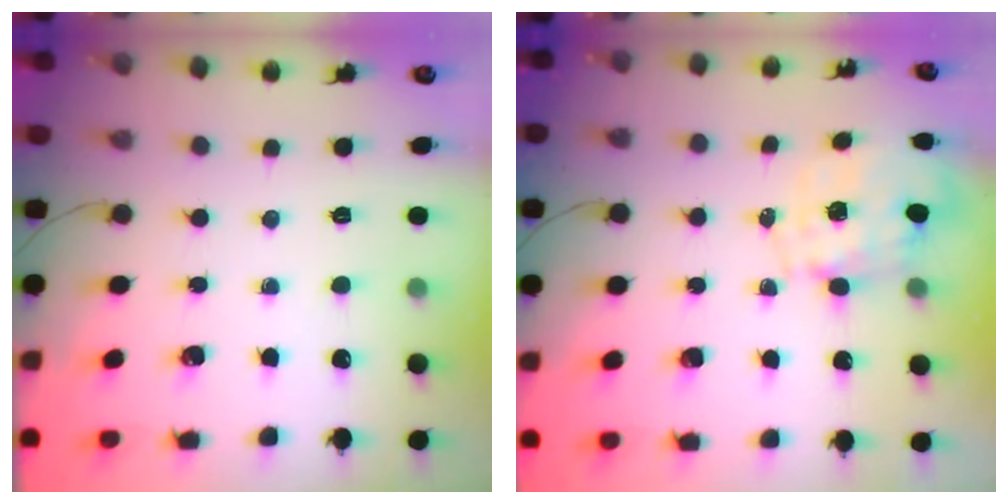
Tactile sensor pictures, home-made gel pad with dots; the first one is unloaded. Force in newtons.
{"total": 1.3, "press": 1.2, "slide": 0.4}